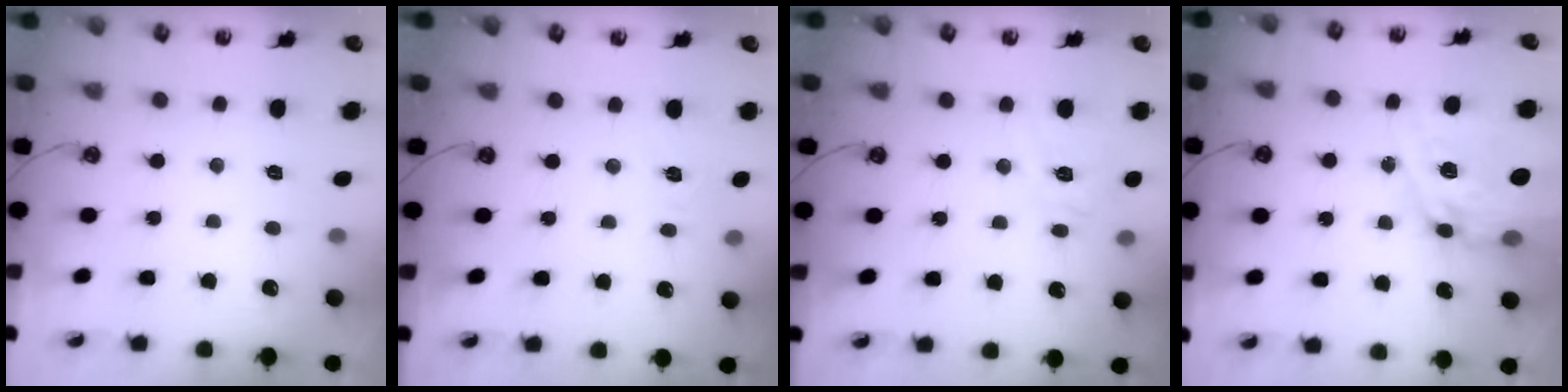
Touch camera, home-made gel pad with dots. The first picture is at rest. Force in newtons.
{"total": 2.9, "press": 2.9, "slide": 0.4}
{"total": 11.6, "press": 11.5, "slide": 1.3}
{"total": 16.9, "press": 16.9, "slide": 1.7}